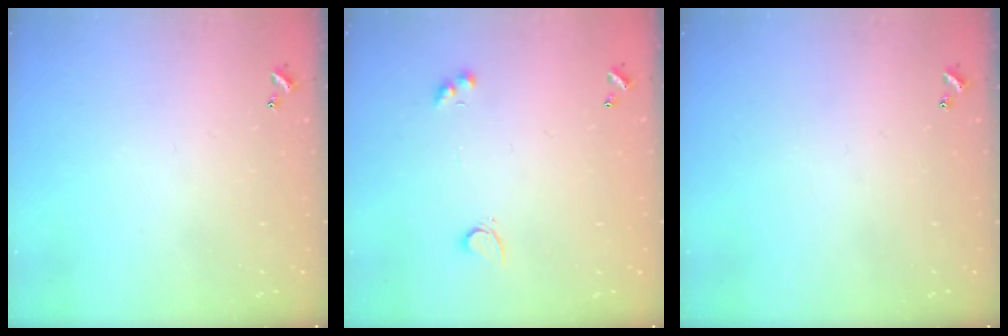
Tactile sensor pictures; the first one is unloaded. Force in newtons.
{"total": 2.9, "press": 2.6, "slide": 1.3}
{"total": 0.0}